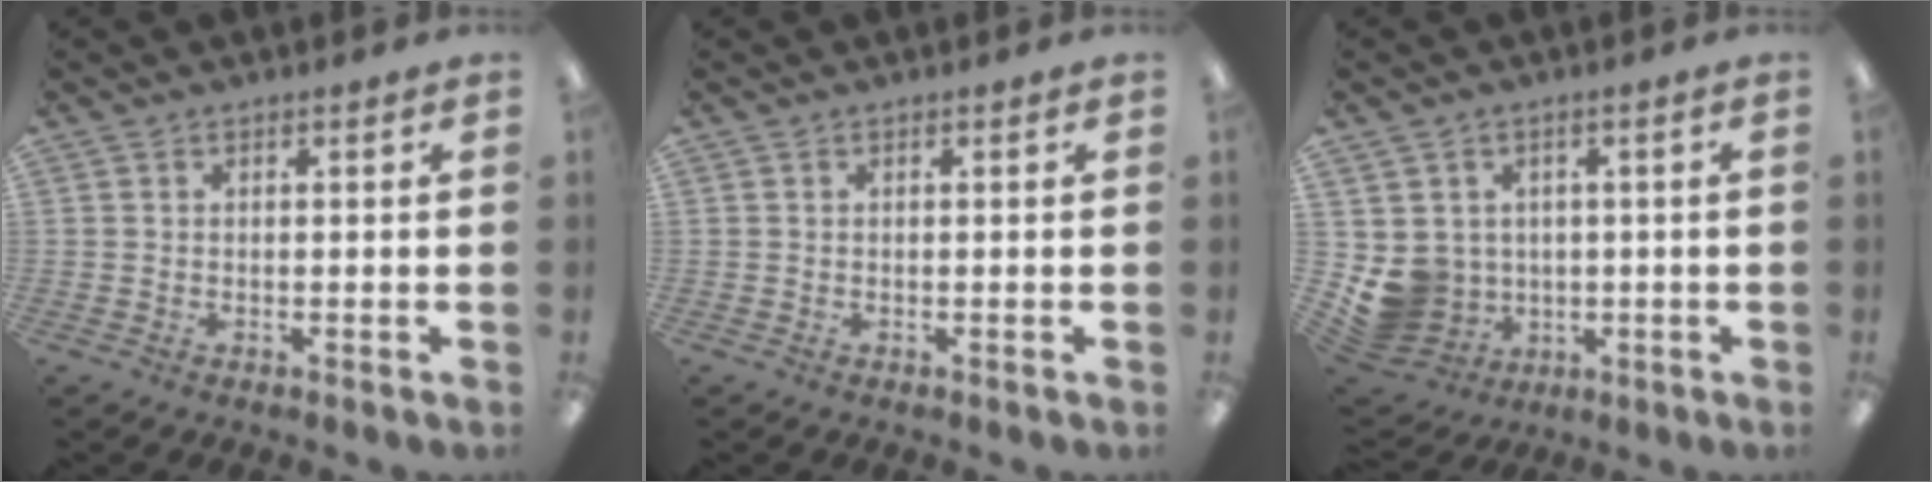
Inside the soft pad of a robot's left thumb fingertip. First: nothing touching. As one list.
[{"total": 0.0}, {"total": 7.6, "force": [-0.2, 7.5, 1.5], "torque": [-0.066, -0.006, 0.007]}]